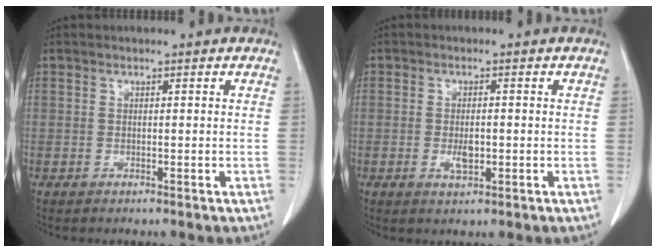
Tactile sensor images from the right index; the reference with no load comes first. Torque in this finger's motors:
{"motor_torque": [0.12, -0.03, 0.07, 0.02]}